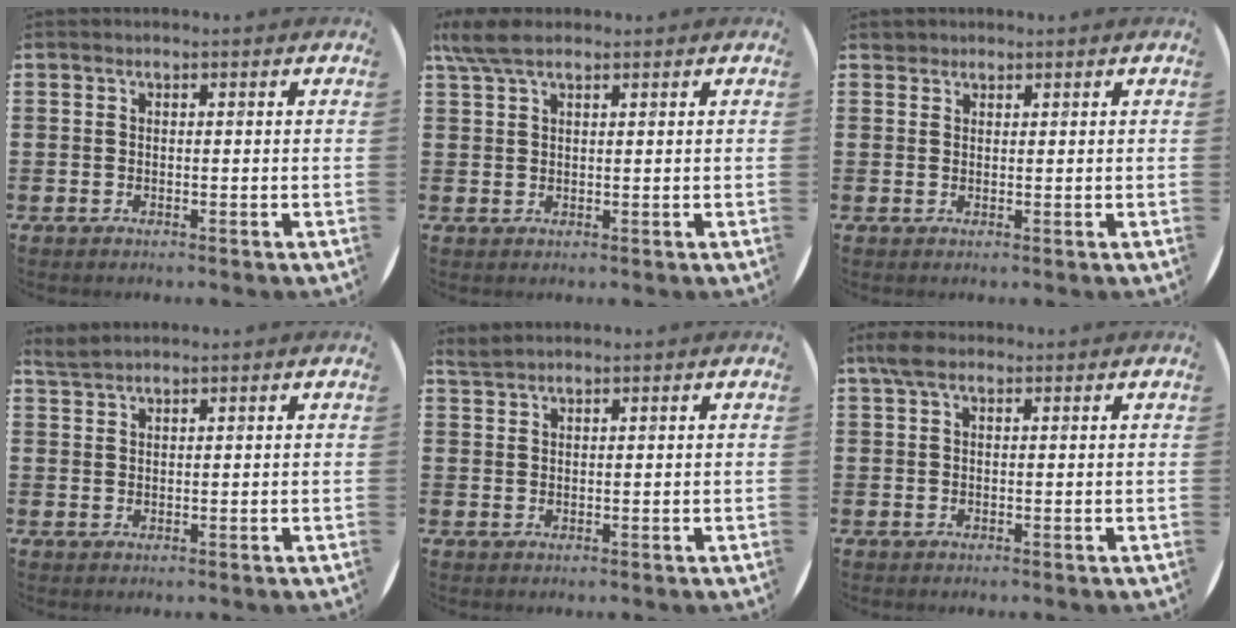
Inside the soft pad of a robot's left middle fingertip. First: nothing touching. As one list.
[{"total": 3.6, "force": [2.5, 1.3, 2.4], "torque": [-0.053, 0.006, 0.046]}, {"total": 1.0, "force": [0.9, 0.4, 0.0], "torque": [-0.002, 0.001, 0.019]}, {"total": 1.5, "force": [1.5, -0.1, 0.2], "torque": [-0.006, 0.000, 0.029]}, {"total": 1.2, "force": [1.2, -0.2, 0.0], "torque": [-0.002, 0.000, 0.025]}, {"total": 2.1, "force": [1.2, 1.0, 1.4], "torque": [-0.031, 0.007, 0.022]}]